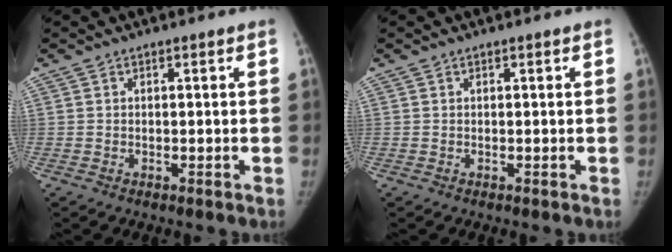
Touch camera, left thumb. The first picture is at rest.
{"total": 0.0}